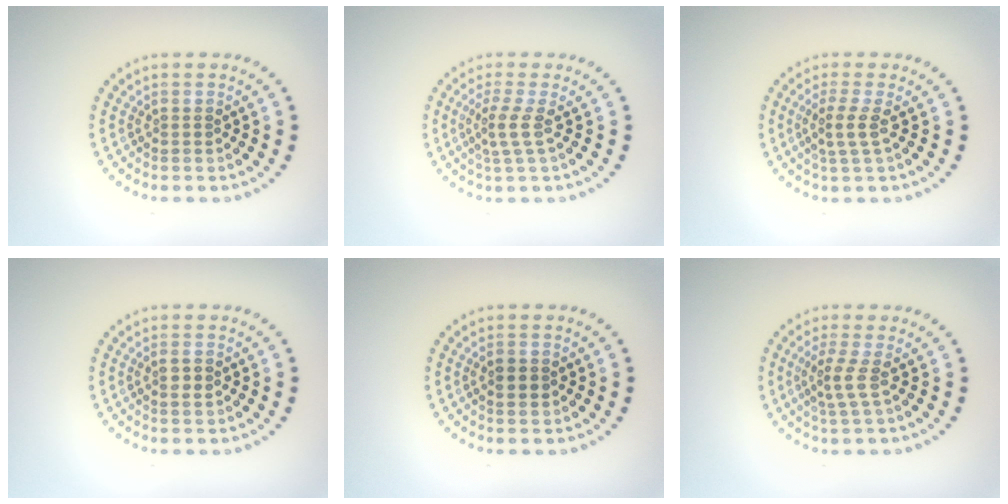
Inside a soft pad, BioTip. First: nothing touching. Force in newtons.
{"total": 2.2, "press": 1.5, "slide": 1.7}
{"total": 2.0, "press": 1.6, "slide": 1.3}
{"total": 1.0, "press": 1.0, "slide": 0.3}
{"total": 2.0, "press": 2.0, "slide": 0.0}
{"total": 2.1, "press": 1.5, "slide": 1.5}